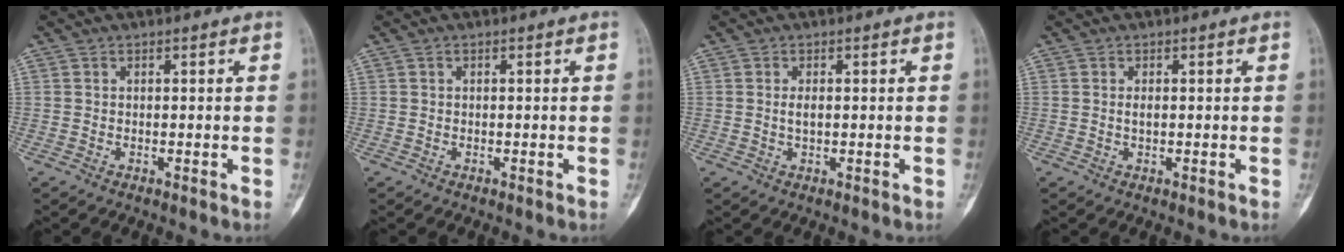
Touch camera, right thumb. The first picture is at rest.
{"total": 0.0}
{"total": 2.0, "force": [0.1, 0.9, 1.7], "torque": [-0.030, 0.000, 0.002]}
{"total": 0.9, "force": [0.1, 0.4, 0.8], "torque": [-0.013, 0.000, 0.001]}